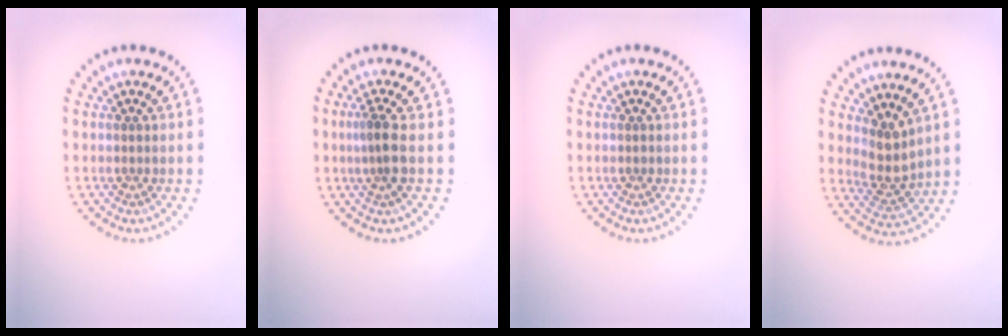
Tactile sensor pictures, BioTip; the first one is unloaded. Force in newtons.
{"total": 2.2, "press": 1.8, "slide": 1.4}
{"total": 0.0}
{"total": 2.9, "press": 2.3, "slide": 1.8}